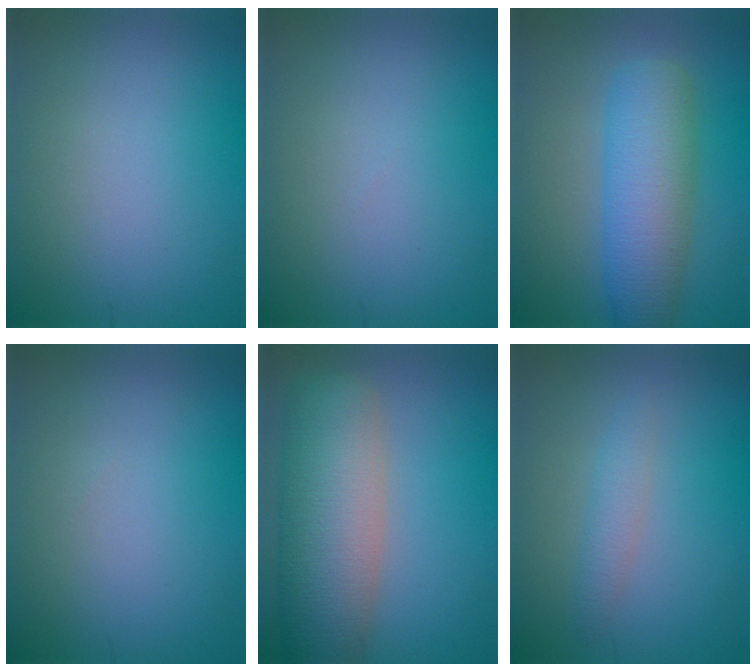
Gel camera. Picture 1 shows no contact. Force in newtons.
{"total": 0.0}
{"total": 6.5, "press": 6.5, "slide": 0.2}
{"total": 0.0}
{"total": 10.5, "press": 10.4, "slide": 0.5}
{"total": 1.7, "press": 1.7, "slide": 0.1}